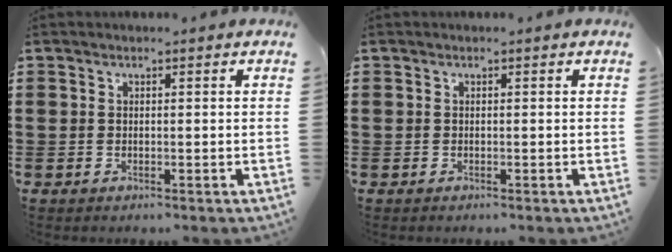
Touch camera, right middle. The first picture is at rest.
{"total": 0.0}